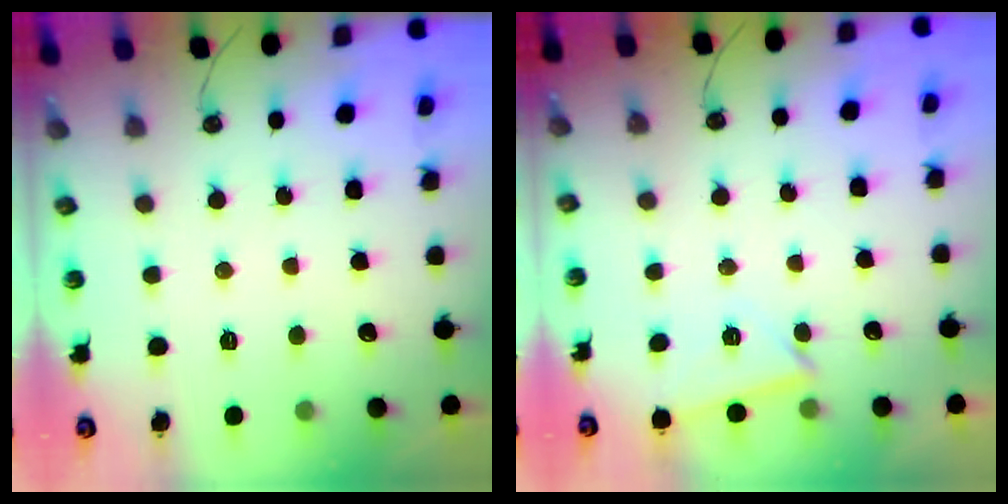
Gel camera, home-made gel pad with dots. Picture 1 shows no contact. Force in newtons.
{"total": 3.9, "press": 3.8, "slide": 0.7}